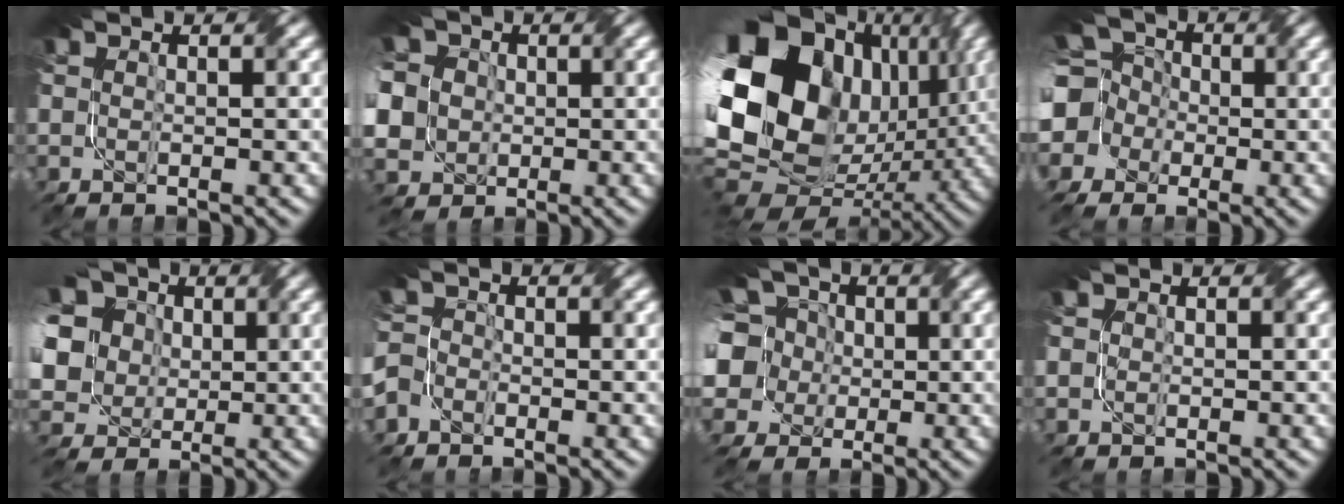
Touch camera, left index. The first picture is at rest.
{"total": 11.6, "force": [0.7, 10.0, 5.9], "torque": [-0.156, 0.015, -0.022]}
{"total": 20.8, "force": [2.2, 14.3, 15.0], "torque": [-0.311, -0.022, 0.043]}
{"total": 11.2, "force": [0.1, 9.9, 5.2], "torque": [-0.157, 0.015, -0.034]}
{"total": 14.7, "force": [3.3, 11.7, 8.3], "torque": [-0.215, 0.030, 0.027]}
{"total": 4.5, "force": [-3.2, 3.0, 1.0], "torque": [-0.014, 0.001, -0.076]}
{"total": 12.0, "force": [1.8, 10.3, 5.9], "torque": [-0.166, 0.038, -0.009]}
{"total": 0.5, "force": [-0.2, 0.5, -0.1], "torque": [0.002, -0.005, -0.006]}